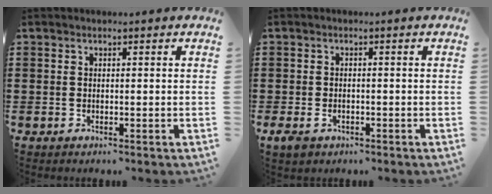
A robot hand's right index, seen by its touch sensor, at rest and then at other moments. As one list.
[{"total": 1.3, "force": [-0.7, 0.9, 0.7], "torque": [-0.016, 0.000, -0.014]}]